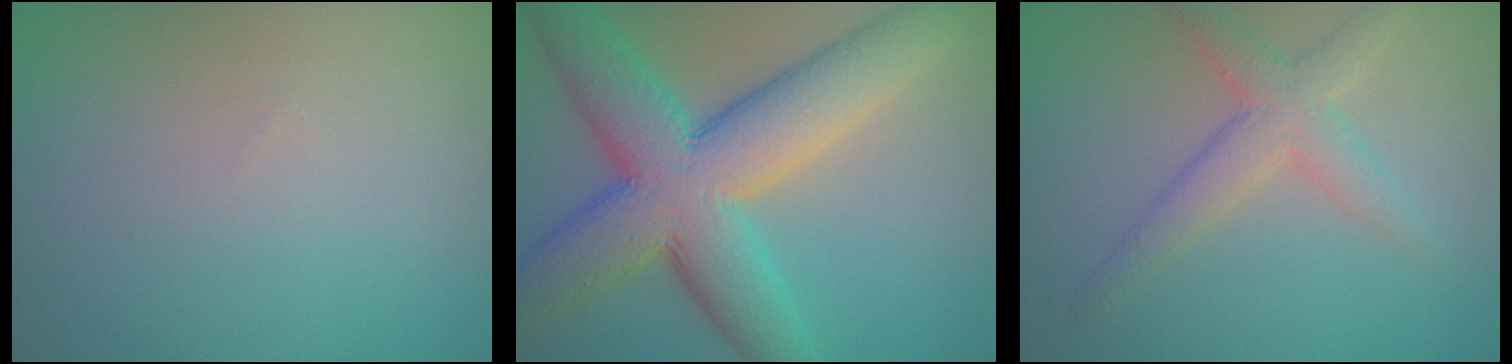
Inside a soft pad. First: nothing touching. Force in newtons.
{"total": 11.6, "press": 11.6, "slide": 0.2}
{"total": 3.6, "press": 3.6, "slide": 0.2}